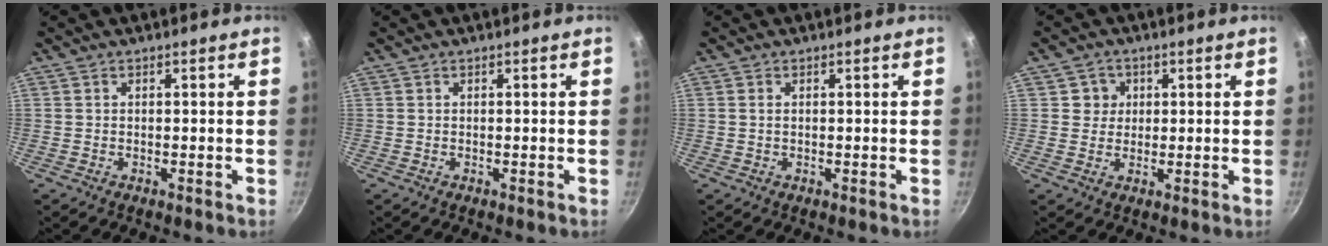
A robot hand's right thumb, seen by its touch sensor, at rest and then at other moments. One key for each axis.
{"total": 0.0}
{"total": 0.7, "fx": 0.1, "fy": 0.4, "fz": 0.6, "tx": -0.011, "ty": 0.000, "tz": 0.002}
{"total": 3.6, "fx": 0.9, "fy": 3.4, "fz": 0.5, "tx": 0.020, "ty": 0.004, "tz": 0.010}